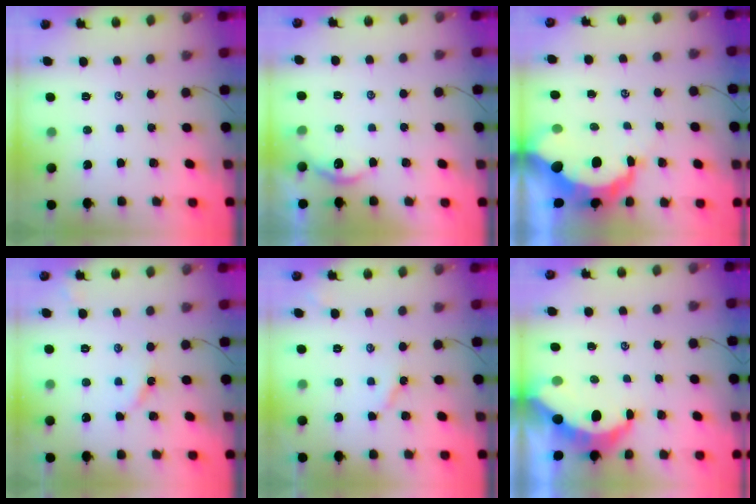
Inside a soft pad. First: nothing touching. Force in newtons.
{"total": 3.8, "press": 3.8, "slide": 0.3}
{"total": 10.2, "press": 10.1, "slide": 1.2}
{"total": 3.2, "press": 3.2, "slide": 0.4}
{"total": 2.9, "press": 2.9, "slide": 0.4}
{"total": 6.6, "press": 6.5, "slide": 0.9}